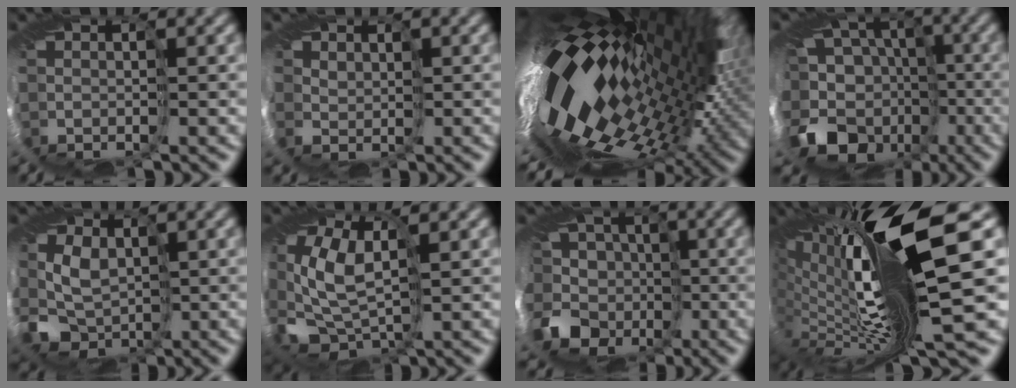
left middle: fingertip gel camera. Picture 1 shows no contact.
{"total": 1.2, "force": [0.6, 0.9, -0.5], "torque": [0.005, -0.006, 0.002]}
{"total": 19.3, "force": [2.7, 8.6, 17.1], "torque": [-0.268, -0.019, 0.044]}
{"total": 9.8, "force": [-3.9, 7.7, 4.6], "torque": [-0.101, -0.013, -0.076]}
{"total": 3.4, "force": [-0.7, 2.9, 1.6], "torque": [-0.044, -0.014, -0.016]}
{"total": 6.3, "force": [0.1, 3.5, 5.3], "torque": [-0.138, 0.000, -0.005]}
{"total": 10.8, "force": [-3.1, 9.4, 4.2], "torque": [-0.106, 0.010, -0.083]}
{"total": 15.4, "force": [2.1, 4.0, 14.7], "torque": [-0.276, -0.010, 0.051]}